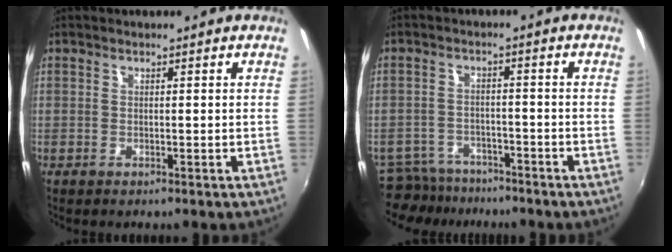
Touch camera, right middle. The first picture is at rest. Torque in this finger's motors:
{"motor_torque": [-0.58, -0.41, -0.10, -0.07]}